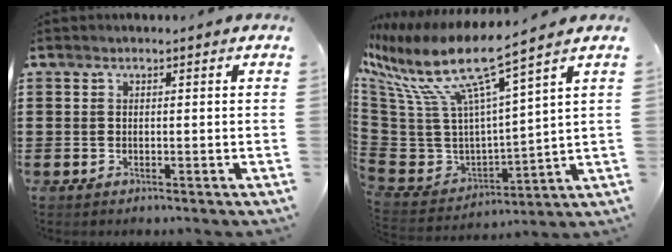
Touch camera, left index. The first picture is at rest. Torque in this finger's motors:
{"motor_torque": [1.22, -0.92, 1.05, 0.21]}